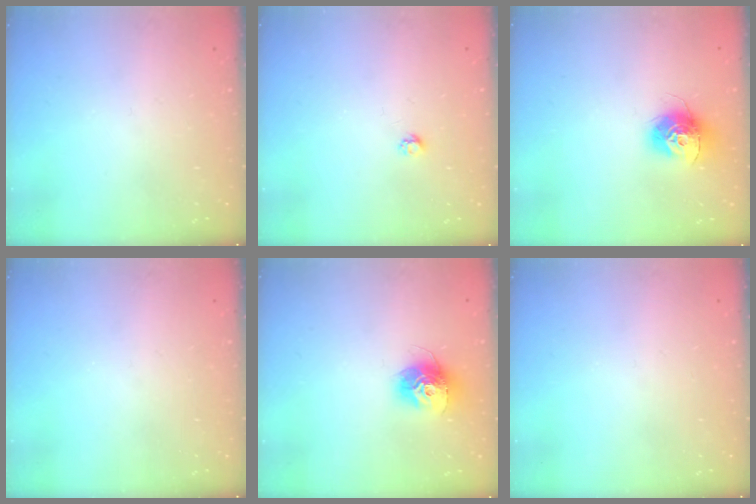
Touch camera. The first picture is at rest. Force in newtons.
{"total": 2.7, "press": 2.7, "slide": 0.4}
{"total": 12.1, "press": 12.1, "slide": 0.8}
{"total": 0.0}
{"total": 12.6, "press": 12.6, "slide": 1.1}
{"total": 0.0}